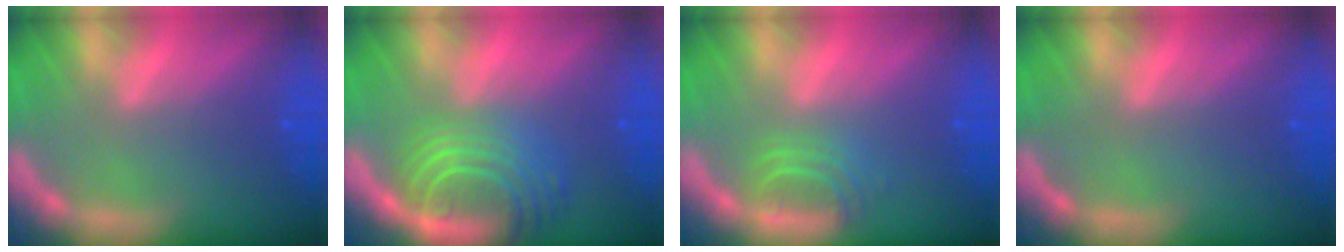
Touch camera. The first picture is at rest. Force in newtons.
{"total": 9.5}
{"total": 2.9}
{"total": 0.0}